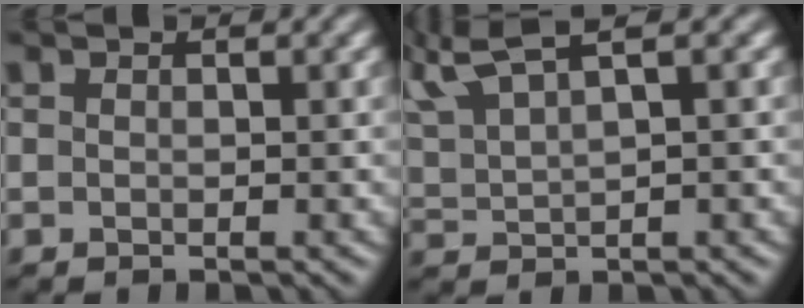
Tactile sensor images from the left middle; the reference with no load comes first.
{"total": 4.8, "force": [4.0, 0.7, 2.6], "torque": [-0.076, 0.022, 0.076]}